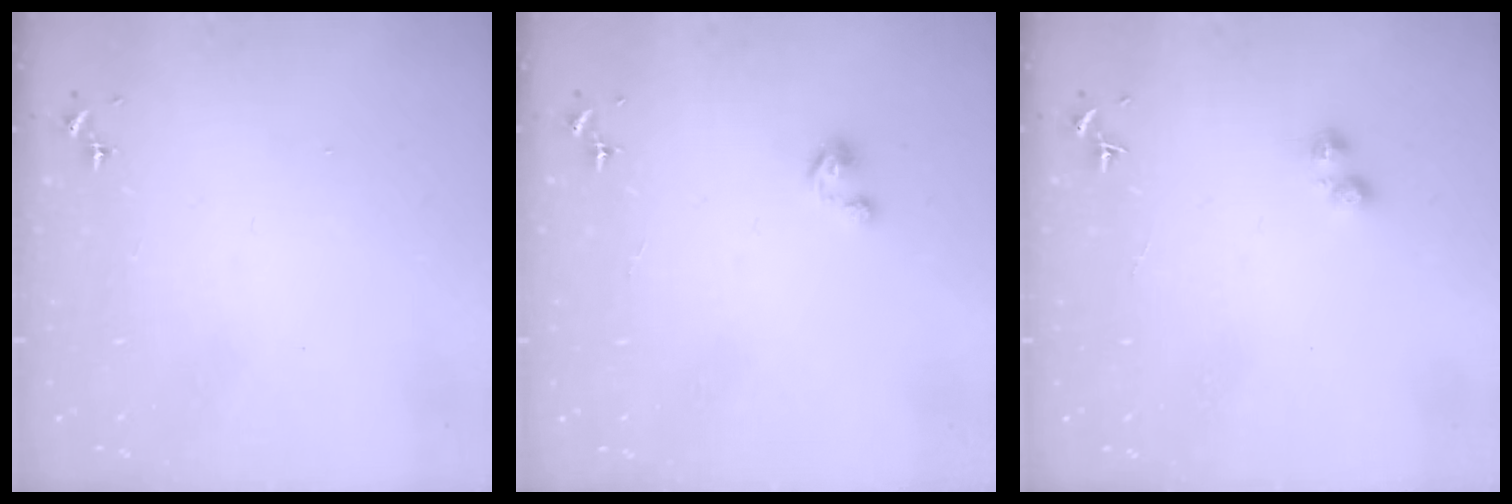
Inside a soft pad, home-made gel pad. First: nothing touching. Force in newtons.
{"total": 1.8, "press": 1.8, "slide": 0.2}
{"total": 3.2, "press": 3.1, "slide": 0.6}